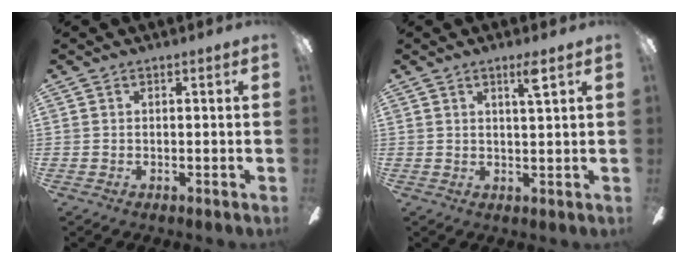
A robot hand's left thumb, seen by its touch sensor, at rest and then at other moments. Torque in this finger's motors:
{"motor_torque": [0.02, -0.05, -0.11, -0.20, 0.02]}